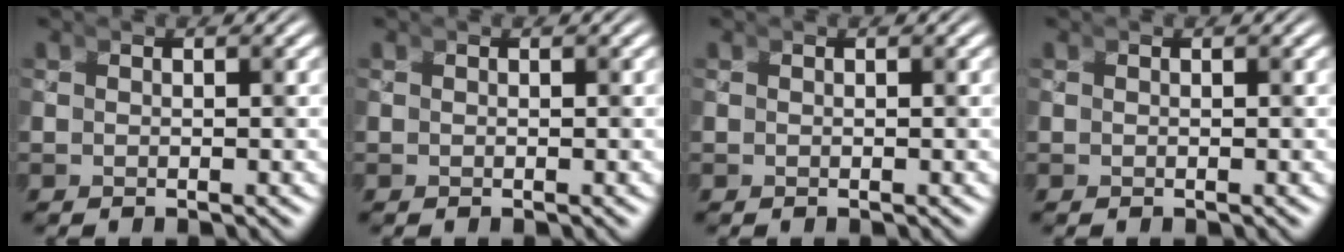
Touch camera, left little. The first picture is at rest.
{"total": 0.0}
{"total": 0.0}
{"total": 0.0}